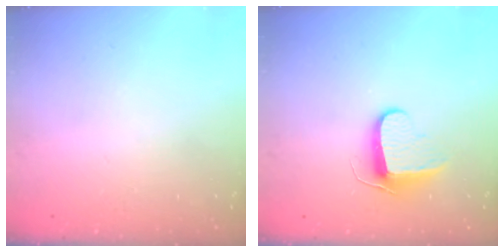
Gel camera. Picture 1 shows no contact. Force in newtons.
{"total": 9.6, "press": 9.6, "slide": 0.8}